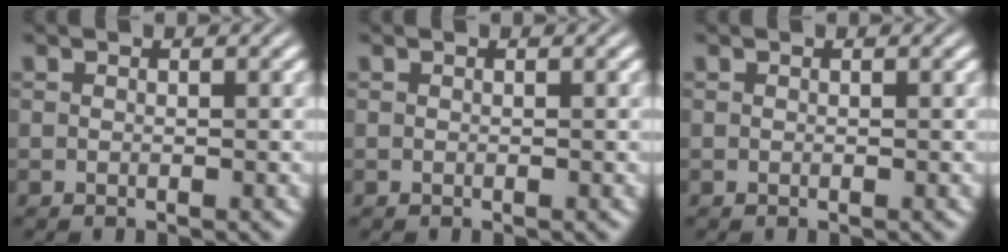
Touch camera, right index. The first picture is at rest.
{"total": 0.0}
{"total": 0.0}